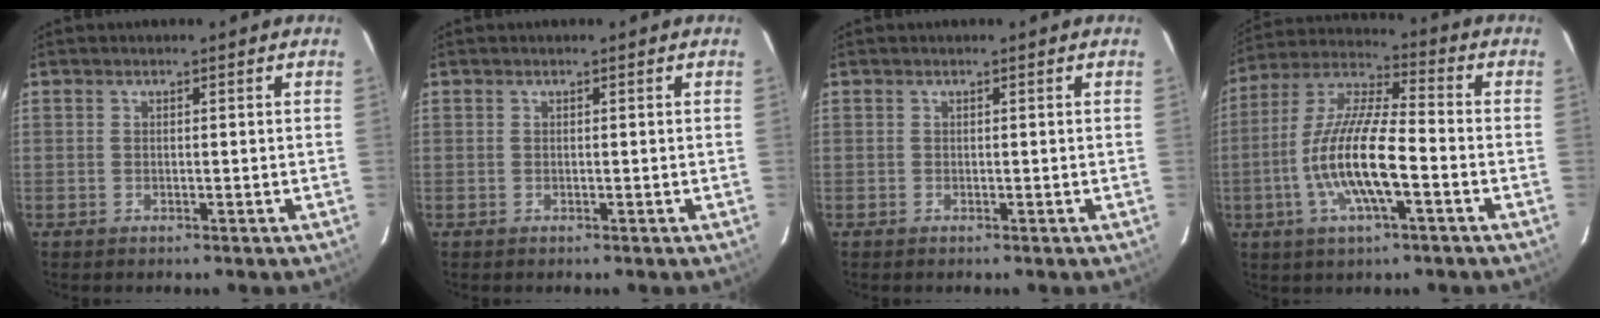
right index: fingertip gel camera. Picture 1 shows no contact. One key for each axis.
{"total": 0.0}
{"total": 0.0}
{"total": 14.9, "fx": -4.3, "fy": 3.4, "fz": 13.9, "tx": -0.279, "ty": -0.003, "tz": -0.088}